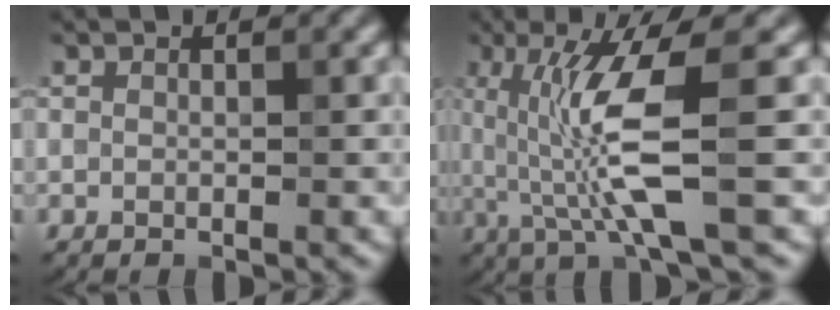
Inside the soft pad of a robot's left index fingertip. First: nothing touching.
{"total": 7.0, "force": [0.3, 0.9, 6.9], "torque": [-0.142, -0.010, 0.014]}